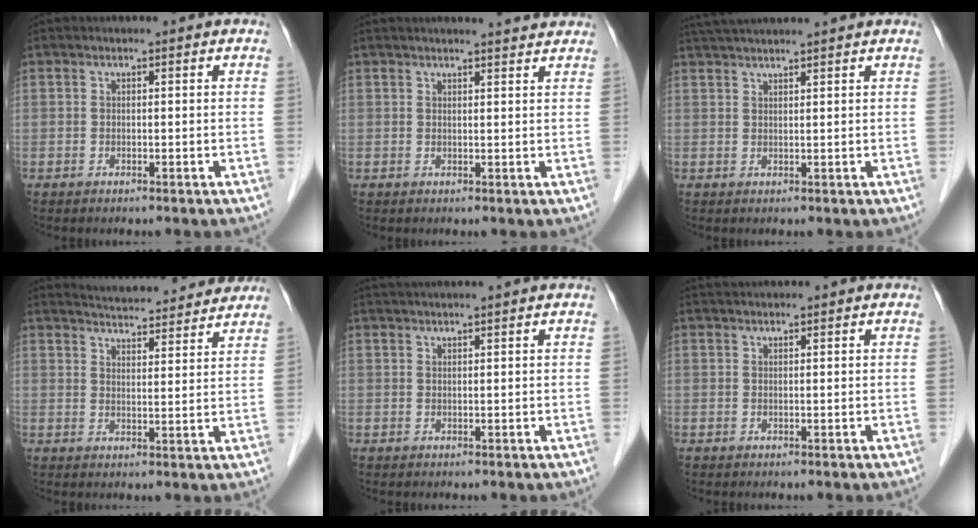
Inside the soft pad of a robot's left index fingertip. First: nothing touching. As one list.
[{"total": 5.1, "force": [4.8, 0.0, 1.7], "torque": [-0.024, 0.013, 0.049]}, {"total": 7.7, "force": [6.9, -0.8, 3.3], "torque": [-0.055, 0.037, 0.105]}, {"total": 14.8, "force": [14.1, 1.8, 4.1], "torque": [-0.057, 0.009, 0.181]}, {"total": 5.6, "force": [5.0, -1.0, 2.5], "torque": [-0.031, 0.030, 0.070]}, {"total": 2.9, "force": [2.8, -0.1, 0.8], "torque": [-0.007, 0.030, 0.048]}]